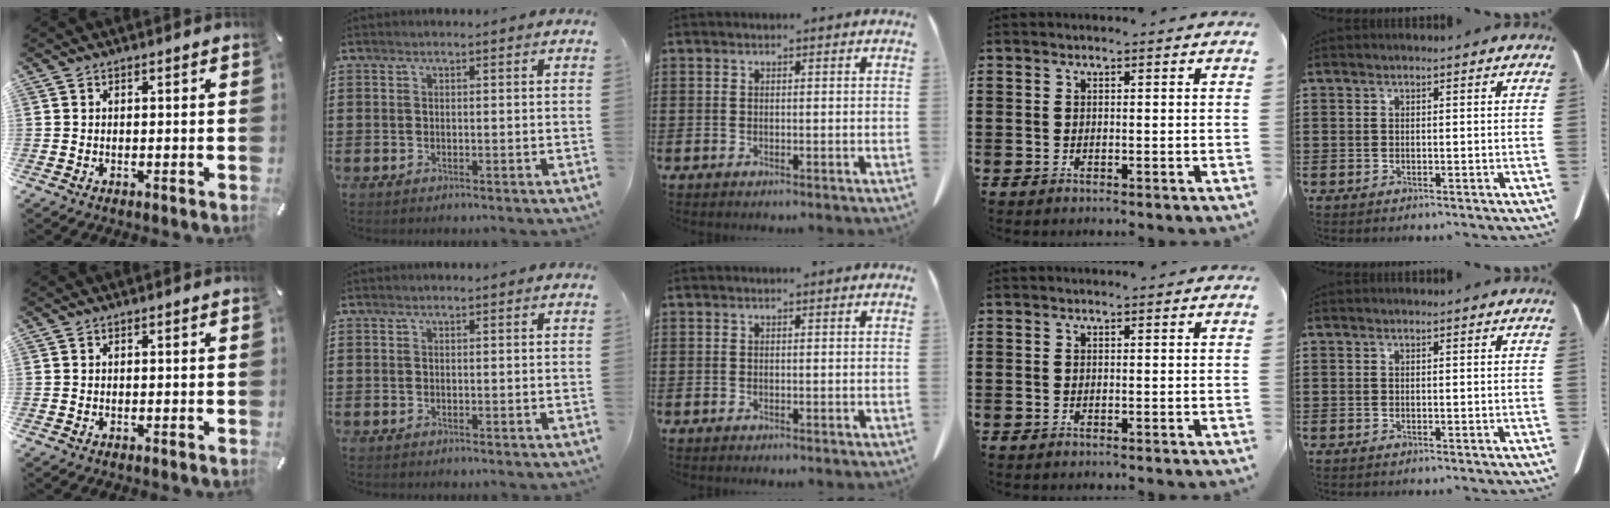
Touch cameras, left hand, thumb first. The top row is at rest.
{}